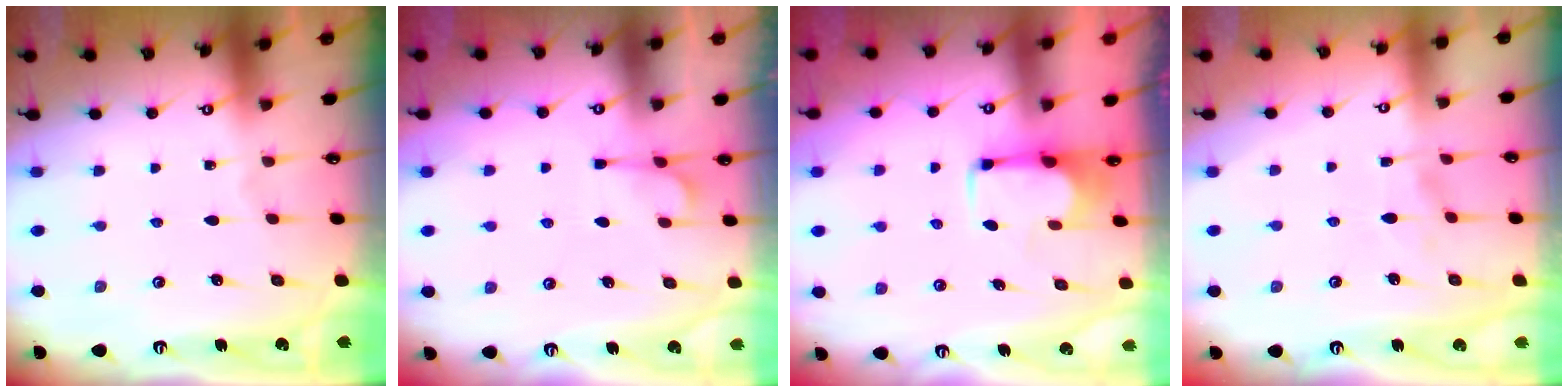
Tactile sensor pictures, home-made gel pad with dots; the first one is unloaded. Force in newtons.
{"total": 1.3, "press": 0.2, "slide": 1.3}
{"total": 1.8, "press": 1.5, "slide": 0.9}
{"total": 2.1, "press": 1.9, "slide": 0.9}